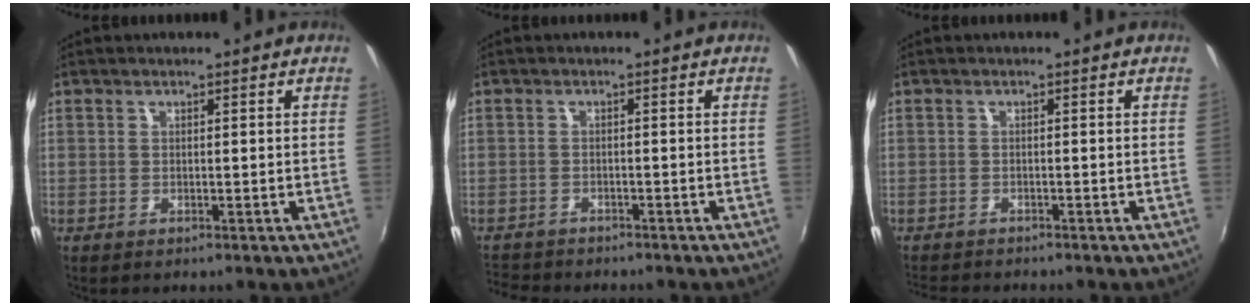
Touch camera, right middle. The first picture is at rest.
{"total": 5.6, "force": [-5.2, 1.6, 1.3], "torque": [-0.049, -0.014, -0.090]}
{"total": 4.1, "force": [-3.9, 0.5, 1.2], "torque": [-0.035, -0.018, -0.068]}